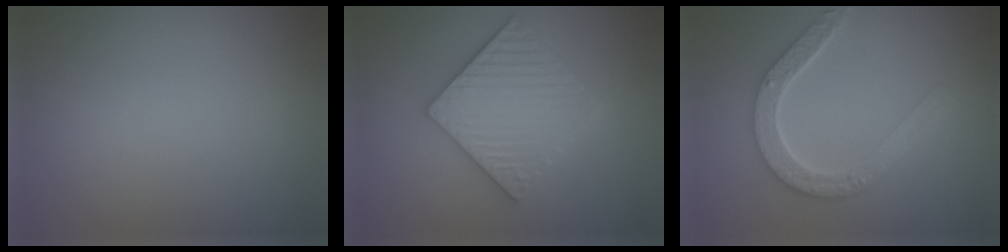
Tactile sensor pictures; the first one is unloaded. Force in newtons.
{"total": 5.9, "press": 5.8, "slide": 1.1}
{"total": 4.7, "press": 3.7, "slide": 2.9}